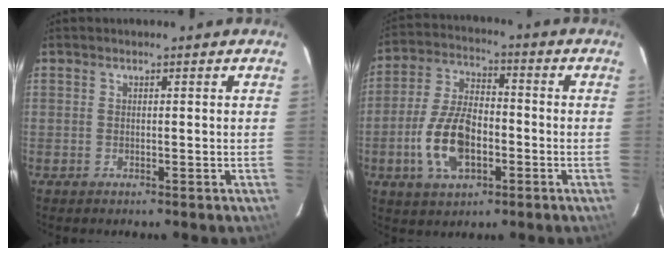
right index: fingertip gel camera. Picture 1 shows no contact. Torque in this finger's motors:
{"motor_torque": [1.83, -0.27, 0.58, 0.11]}